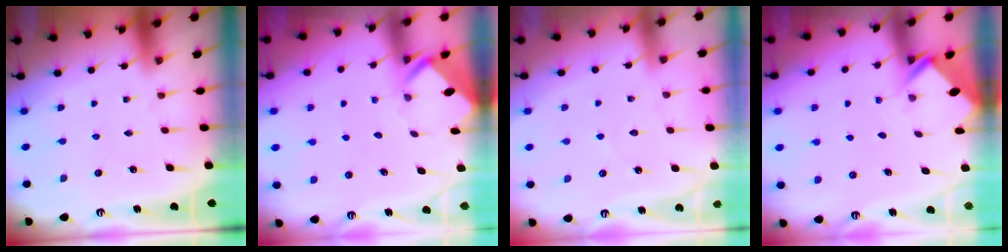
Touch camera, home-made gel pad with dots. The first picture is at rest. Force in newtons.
{"total": 2.9, "press": 2.9, "slide": 0.1}
{"total": 2.5, "press": 2.5, "slide": 0.3}
{"total": 2.6, "press": 2.6, "slide": 0.2}